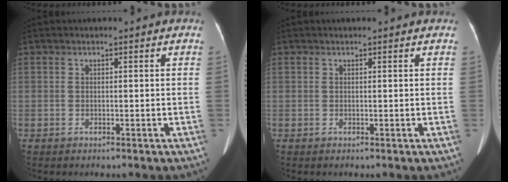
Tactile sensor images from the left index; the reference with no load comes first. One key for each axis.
{"total": 0.9, "fx": 0.8, "fy": 0.1, "fz": 0.4, "tx": -0.006, "ty": 0.014, "tz": 0.008}